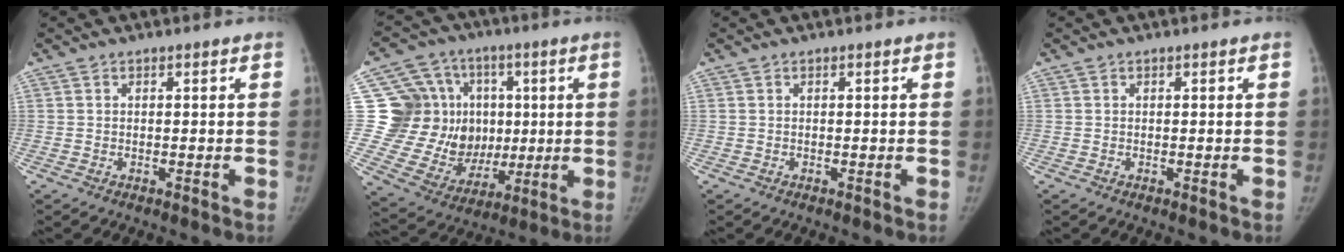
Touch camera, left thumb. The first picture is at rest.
{"total": 20.6, "force": [2.7, 17.6, 10.3], "torque": [-0.136, 0.018, 0.073]}
{"total": 0.0}
{"total": 0.0}